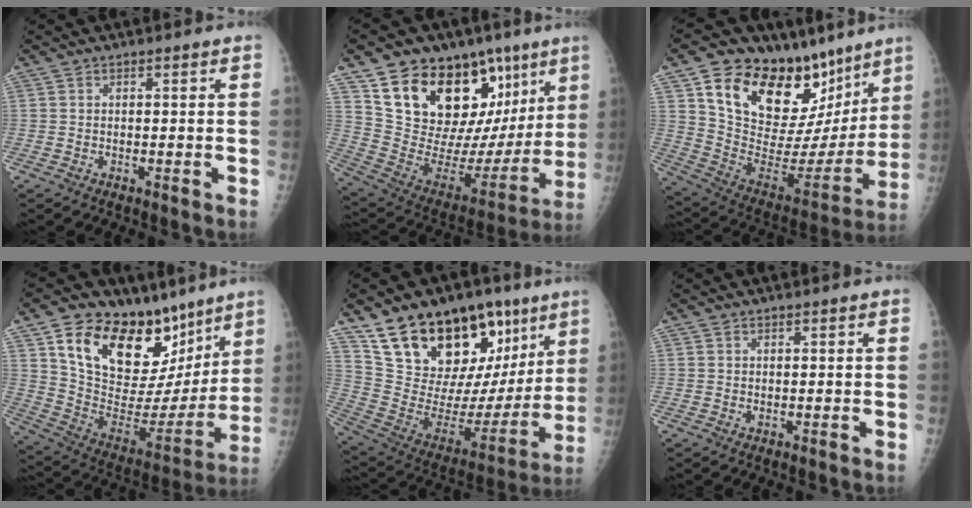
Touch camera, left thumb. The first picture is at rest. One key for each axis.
{"total": 28.7, "fx": 14.1, "fy": 15.1, "fz": 19.9, "tx": -0.258, "ty": -0.027, "tz": 0.244}
{"total": 29.5, "fx": 17.1, "fy": 15.6, "fz": 18.2, "tx": -0.233, "ty": -0.048, "tz": 0.286}
{"total": 27.9, "fx": 15.7, "fy": 15.4, "fz": 17.2, "tx": -0.220, "ty": -0.045, "tz": 0.266}
{"total": 28.5, "fx": 16.1, "fy": 15.2, "fz": 18.0, "tx": -0.230, "ty": -0.029, "tz": 0.275}
{"total": 0.6, "fx": 0.3, "fy": 0.5, "fz": 0.4, "tx": 0.000, "ty": -0.002, "tz": 0.004}